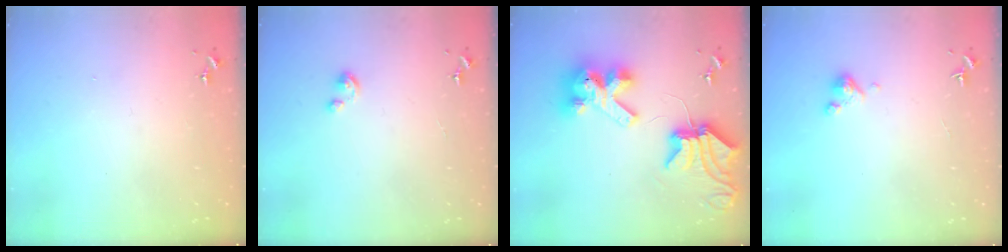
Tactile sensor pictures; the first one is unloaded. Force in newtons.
{"total": 2.3, "press": 2.3, "slide": 0.3}
{"total": 14.5, "press": 14.3, "slide": 1.8}
{"total": 4.1, "press": 4.1, "slide": 0.3}